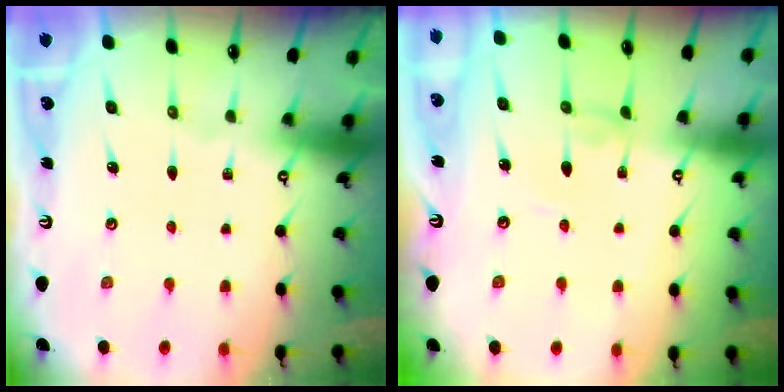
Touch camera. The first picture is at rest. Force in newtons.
{"total": 1.1, "press": 1.1, "slide": 0.2}